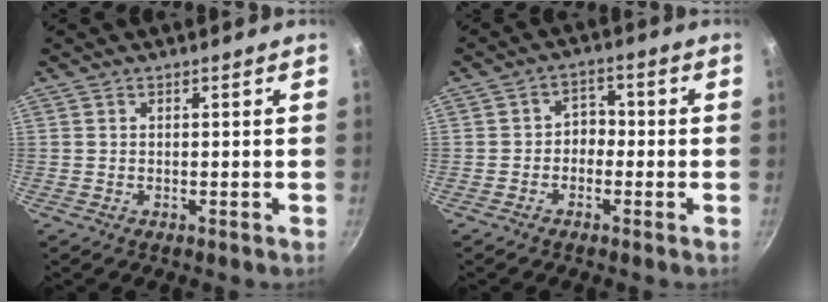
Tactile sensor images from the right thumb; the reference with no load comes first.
{"total": 3.5, "force": [-1.0, 2.8, 1.8], "torque": [-0.001, 0.021, -0.024]}